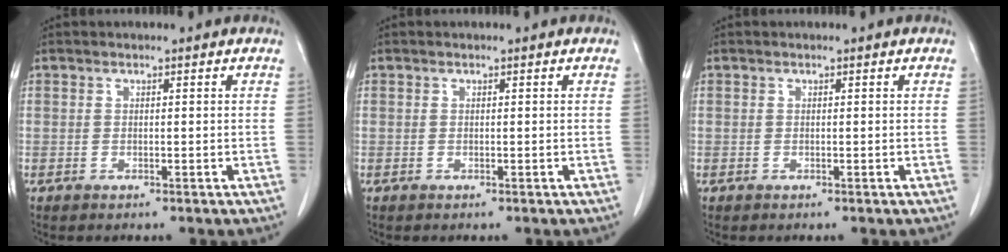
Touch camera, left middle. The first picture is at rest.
{"total": 0.0}
{"total": 0.0}